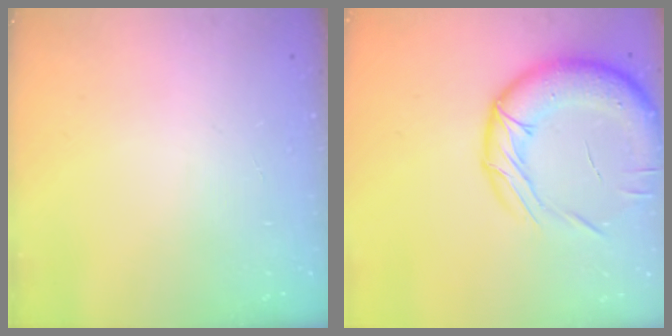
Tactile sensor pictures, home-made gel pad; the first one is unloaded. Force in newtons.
{"total": 20.3, "press": 19.9, "slide": 4.2}